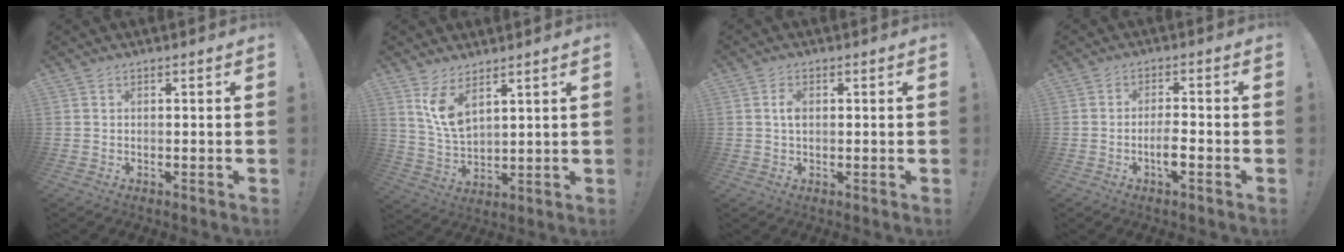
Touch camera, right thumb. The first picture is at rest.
{"total": 8.5, "force": [5.7, 3.2, 5.5], "torque": [-0.110, -0.036, 0.105]}
{"total": 2.4, "force": [0.2, 1.5, 1.9], "torque": [-0.030, 0.001, 0.000]}
{"total": 4.9, "force": [-2.1, 1.1, 4.3], "torque": [-0.088, -0.002, -0.037]}